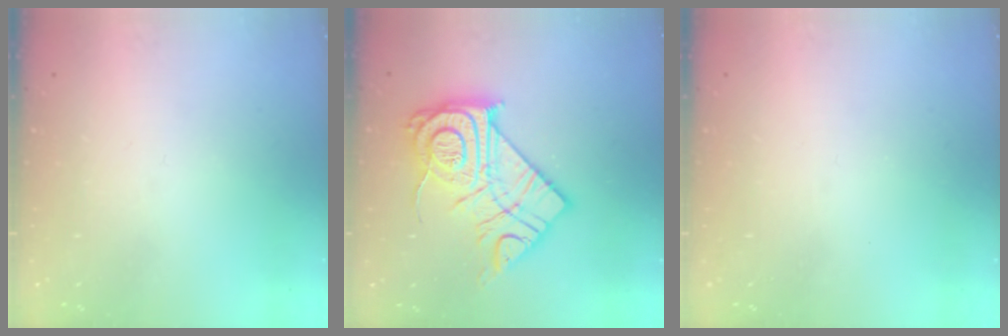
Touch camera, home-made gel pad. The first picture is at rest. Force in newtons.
{"total": 20.7, "press": 20.6, "slide": 1.9}
{"total": 0.0}